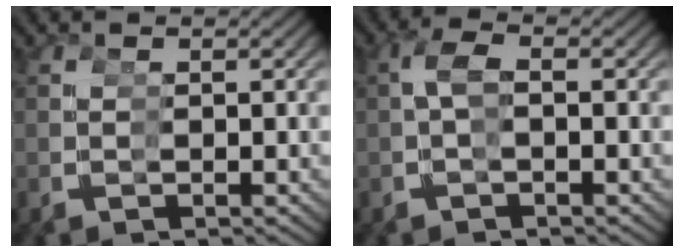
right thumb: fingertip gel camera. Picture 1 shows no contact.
{"total": 1.9, "force": [-0.9, 1.6, 0.5], "torque": [-0.043, -0.011, -0.012]}